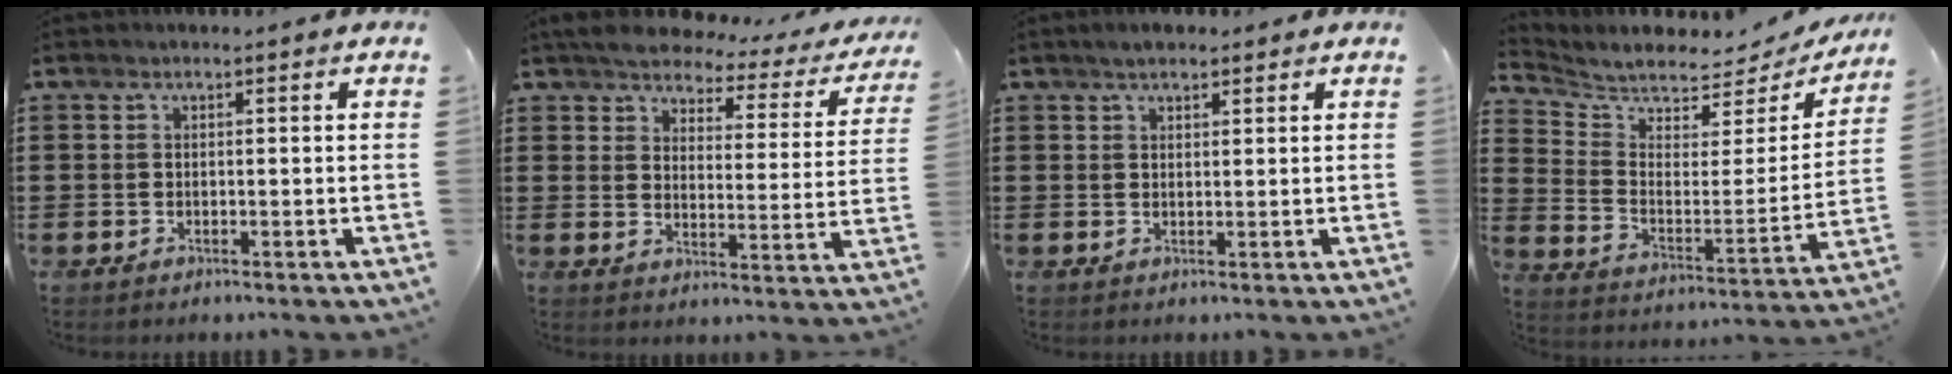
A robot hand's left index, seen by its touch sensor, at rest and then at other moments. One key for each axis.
{"total": 4.5, "fx": 4.3, "fy": 0.8, "fz": 0.9, "tx": -0.047, "ty": -0.029, "tz": 0.071}
{"total": 2.1, "fx": 1.8, "fy": 0.7, "fz": 0.9, "tx": -0.020, "ty": 0.006, "tz": 0.033}
{"total": 4.7, "fx": 4.5, "fy": 1.2, "fz": 0.7, "tx": -0.045, "ty": -0.042, "tz": 0.074}